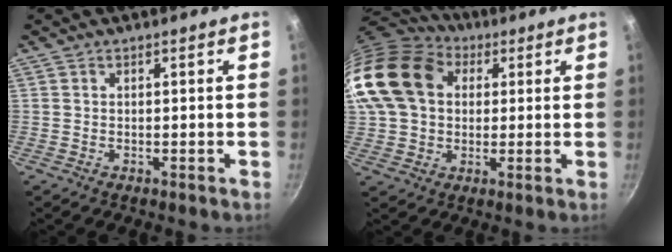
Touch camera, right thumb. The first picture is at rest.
{"total": 19.3, "force": [4.6, 14.5, 11.8], "torque": [-0.218, 0.028, 0.073]}